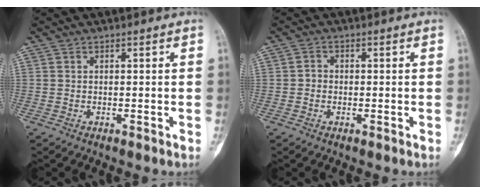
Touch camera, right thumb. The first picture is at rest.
{"total": 1.6, "force": [-0.3, 1.4, 0.7], "torque": [-0.001, 0.005, -0.009]}